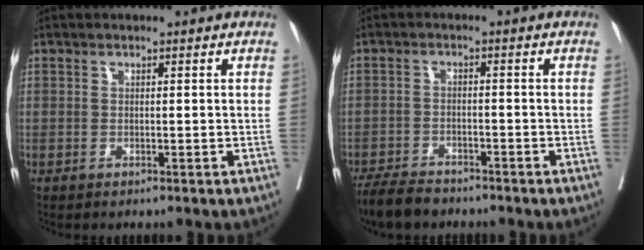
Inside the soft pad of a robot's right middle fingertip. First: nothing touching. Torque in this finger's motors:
{"motor_torque": [0.31, -0.45, 0.01, 0.01]}